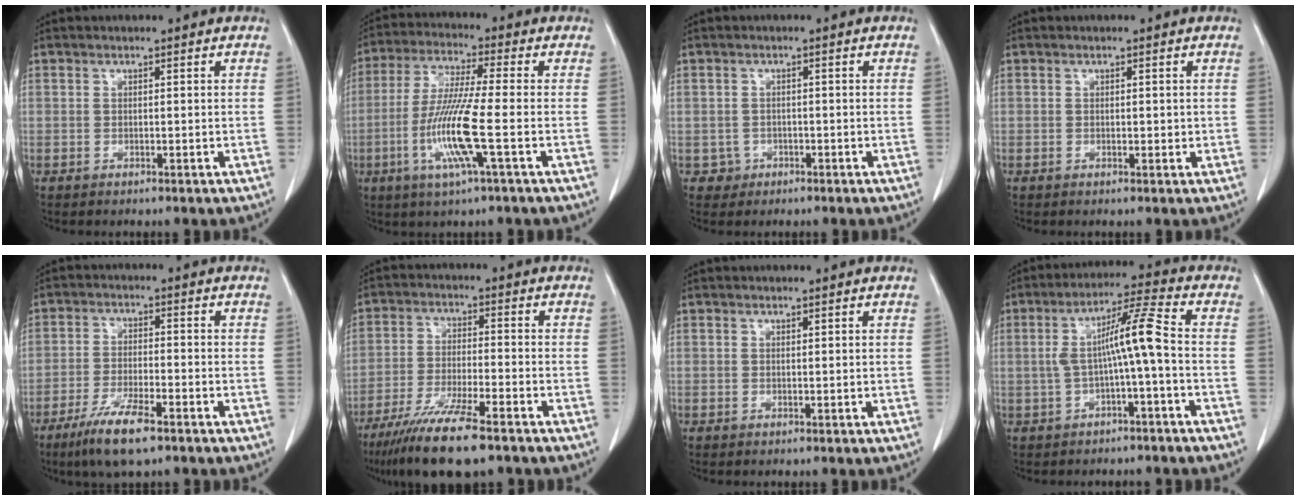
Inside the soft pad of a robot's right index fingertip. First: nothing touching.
{"total": 11.4, "force": [-3.1, -0.3, 10.9], "torque": [-0.226, -0.015, -0.068]}
{"total": 2.1, "force": [-0.7, 1.9, -0.3], "torque": [0.015, 0.012, -0.010]}
{"total": 0.9, "force": [0.1, 0.4, 0.8], "torque": [-0.013, -0.001, 0.003]}
{"total": 8.2, "force": [-5.4, 1.3, 6.0], "torque": [-0.119, -0.016, -0.094]}
{"total": 12.6, "force": [-9.2, 1.5, 8.6], "torque": [-0.156, -0.033, -0.157]}
{"total": 0.0}
{"total": 7.6, "force": [-0.9, -0.4, 7.5], "torque": [-0.136, 0.026, -0.014]}